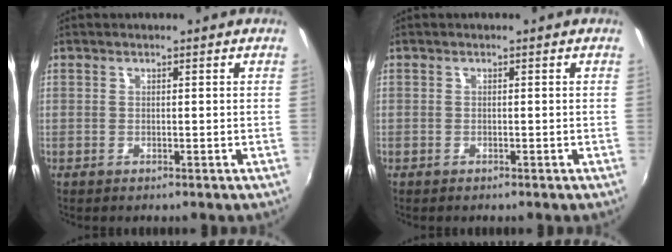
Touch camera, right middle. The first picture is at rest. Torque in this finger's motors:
{"motor_torque": [1.20, -0.82, 0.20, -0.07]}